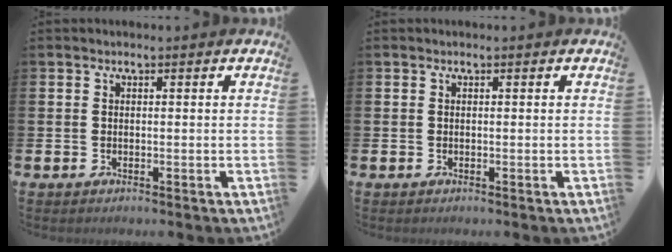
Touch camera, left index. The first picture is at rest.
{"total": 0.0}